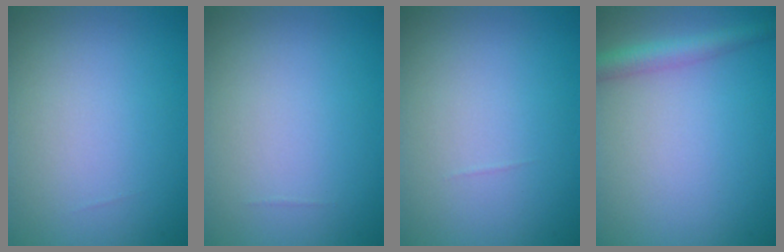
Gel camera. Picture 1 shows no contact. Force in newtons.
{"total": 0.0}
{"total": 0.0}
{"total": 2.7, "press": 2.7, "slide": 0.1}